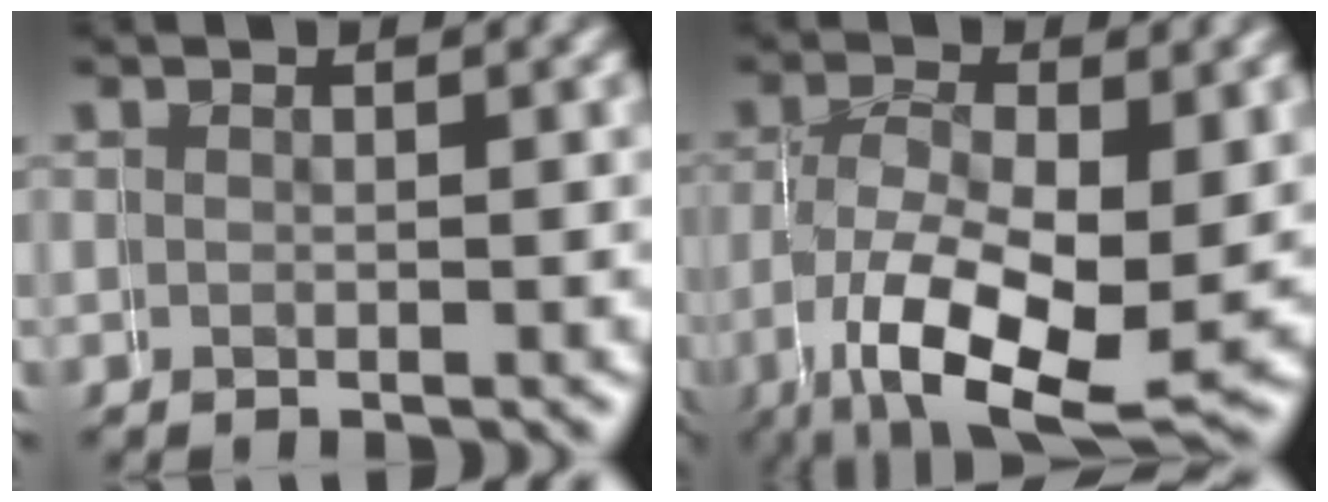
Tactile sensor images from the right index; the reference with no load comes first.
{"total": 7.4, "force": [-1.9, 4.6, 5.5], "torque": [-0.132, -0.047, -0.008]}